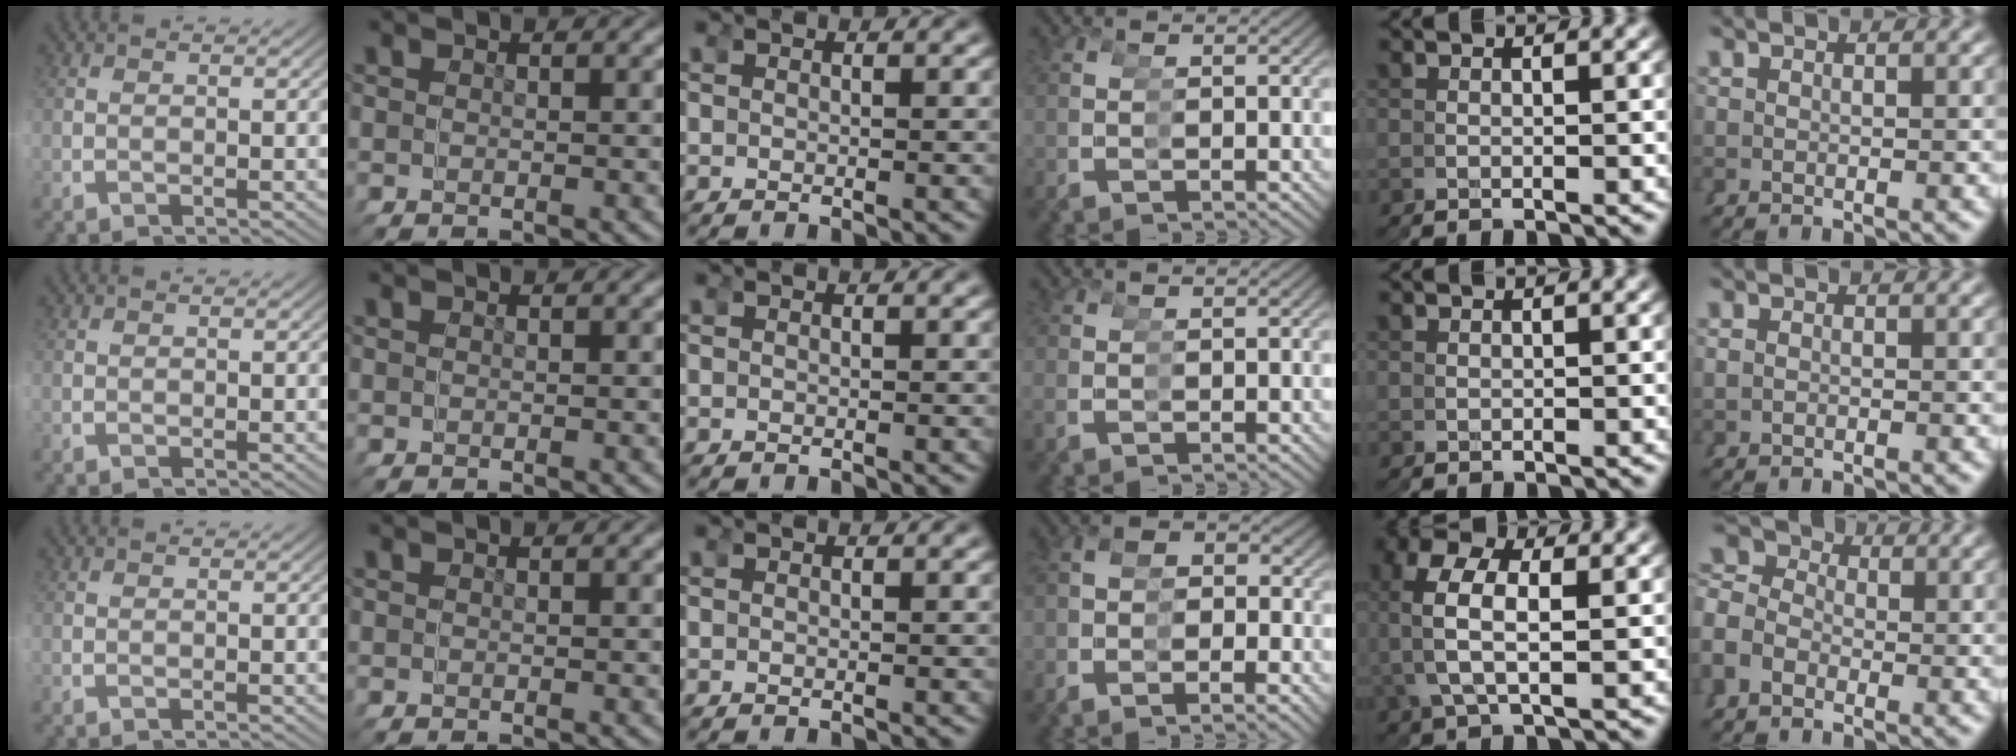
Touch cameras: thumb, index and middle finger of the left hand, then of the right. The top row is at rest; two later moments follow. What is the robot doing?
{"motion": "grasp_and_lifting", "object": "hoodie"}